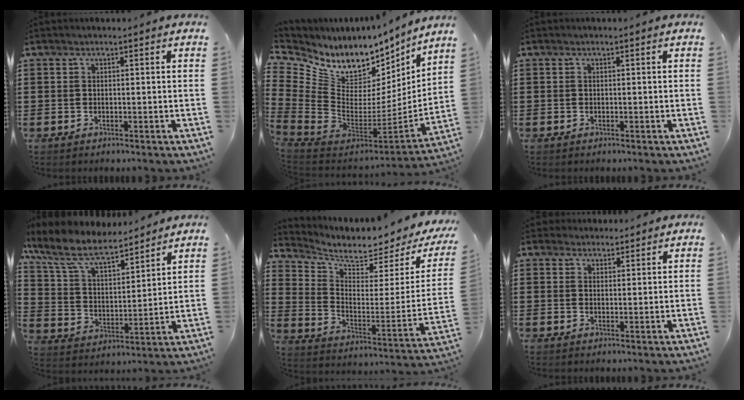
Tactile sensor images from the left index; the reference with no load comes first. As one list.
[{"total": 8.1, "force": [6.2, 4.4, 2.6], "torque": [-0.086, -0.085, 0.107]}, {"total": 0.0}, {"total": 9.2, "force": [7.9, 2.6, 4.1], "torque": [-0.114, -0.038, 0.138]}, {"total": 4.0, "force": [3.4, 0.6, 2.1], "torque": [-0.061, -0.045, 0.052]}, {"total": 2.2, "force": [1.8, 1.2, -0.5], "torque": [0.002, 0.004, 0.035]}]